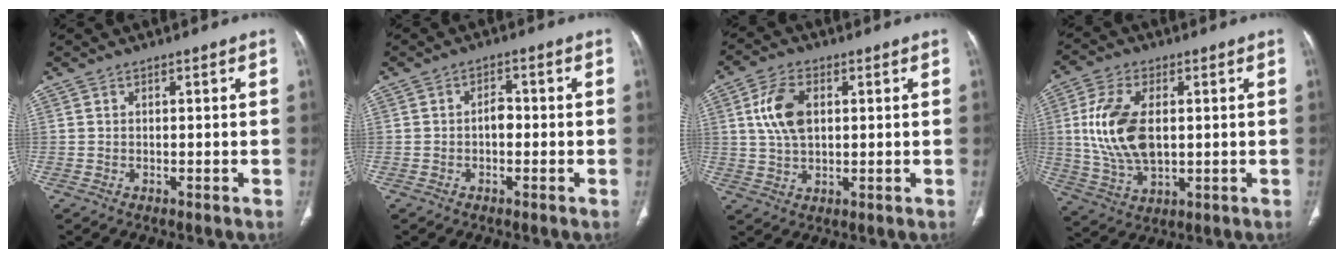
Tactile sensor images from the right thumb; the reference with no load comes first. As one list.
[{"total": 2.6, "force": [-0.5, 1.7, 1.9], "torque": [-0.018, 0.010, -0.012]}, {"total": 8.3, "force": [1.9, 4.9, 6.4], "torque": [-0.125, 0.001, 0.039]}, {"total": 13.8, "force": [1.5, 7.7, 11.3], "torque": [-0.226, -0.005, 0.034]}]